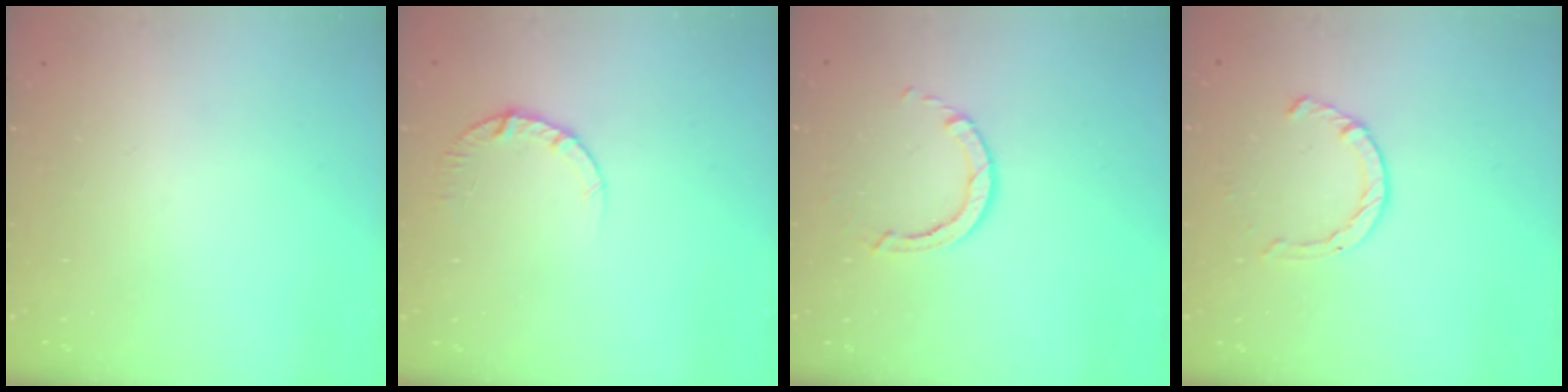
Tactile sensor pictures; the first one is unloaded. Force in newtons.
{"total": 4.5, "press": 4.5, "slide": 0.4}
{"total": 2.6, "press": 2.6, "slide": 0.3}
{"total": 2.4, "press": 2.4, "slide": 0.2}